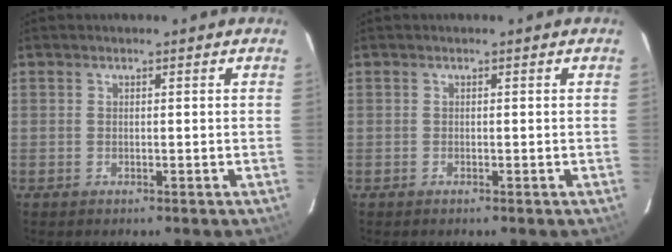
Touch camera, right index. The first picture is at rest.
{"total": 0.0}